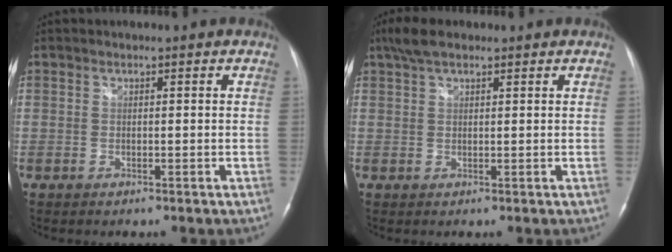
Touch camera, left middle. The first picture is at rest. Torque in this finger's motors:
{"motor_torque": [0.16, -0.06, 0.00, 0.01]}